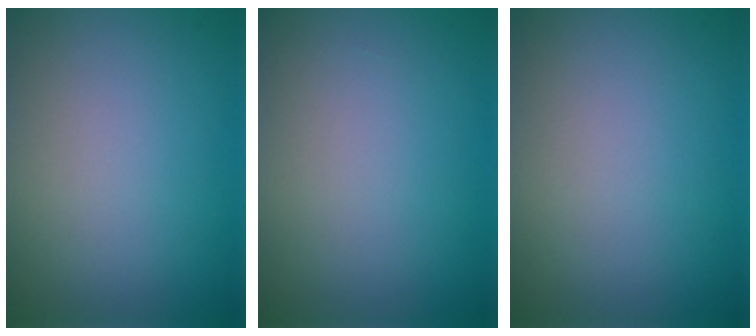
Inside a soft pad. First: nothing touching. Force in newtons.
{"total": 0.0}
{"total": 0.0}